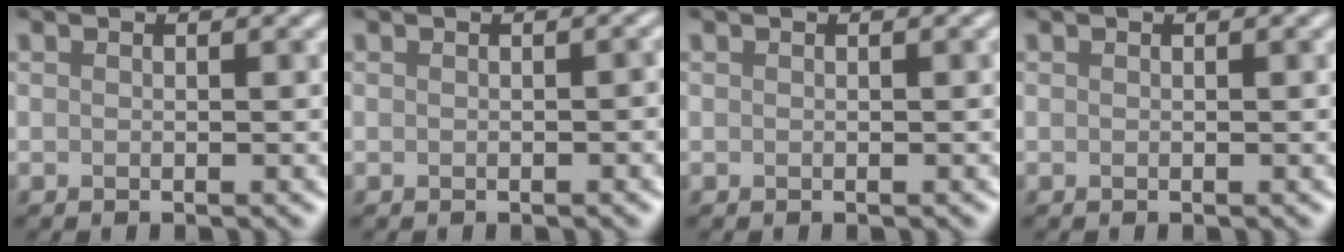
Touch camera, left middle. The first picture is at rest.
{"total": 0.5, "force": [-0.2, 0.2, 0.5], "torque": [-0.009, 0.002, 0.001]}
{"total": 0.0}
{"total": 0.0}